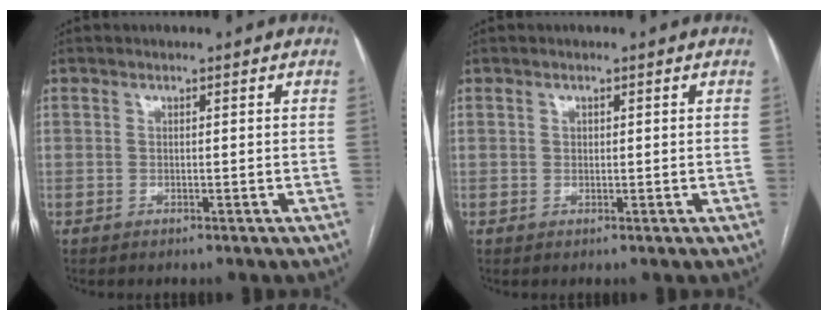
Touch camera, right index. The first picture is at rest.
{"total": 0.6, "force": [0.2, 0.5, 0.3], "torque": [-0.002, 0.000, 0.003]}